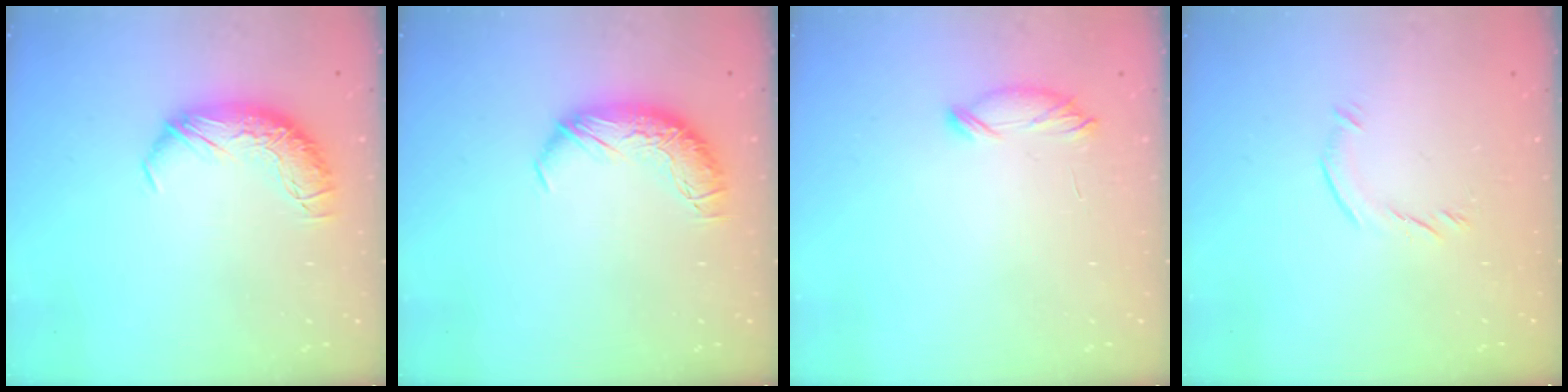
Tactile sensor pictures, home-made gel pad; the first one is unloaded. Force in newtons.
{"total": 0.0}
{"total": 7.2, "press": 7.2, "slide": 0.3}
{"total": 4.8, "press": 4.5, "slide": 1.5}